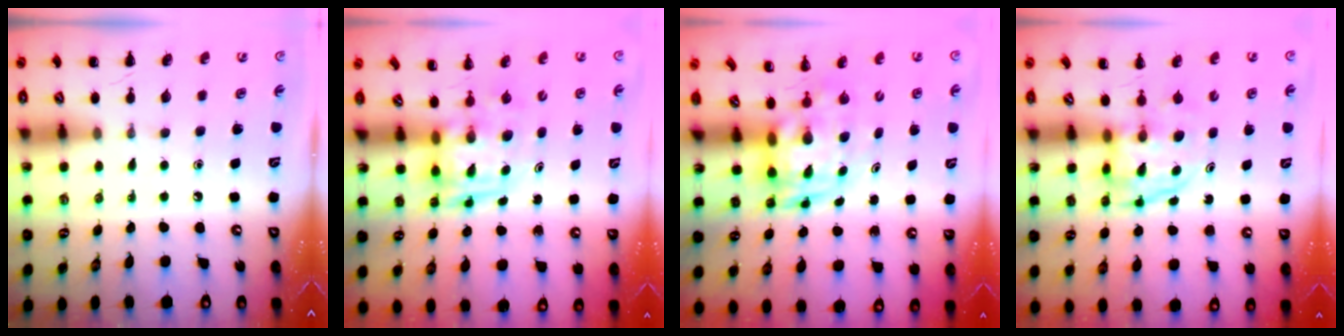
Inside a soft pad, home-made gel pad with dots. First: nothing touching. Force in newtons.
{"total": 3.9, "press": 3.8, "slide": 0.7}
{"total": 3.1, "press": 3.1, "slide": 0.6}
{"total": 3.8, "press": 3.8, "slide": 0.3}